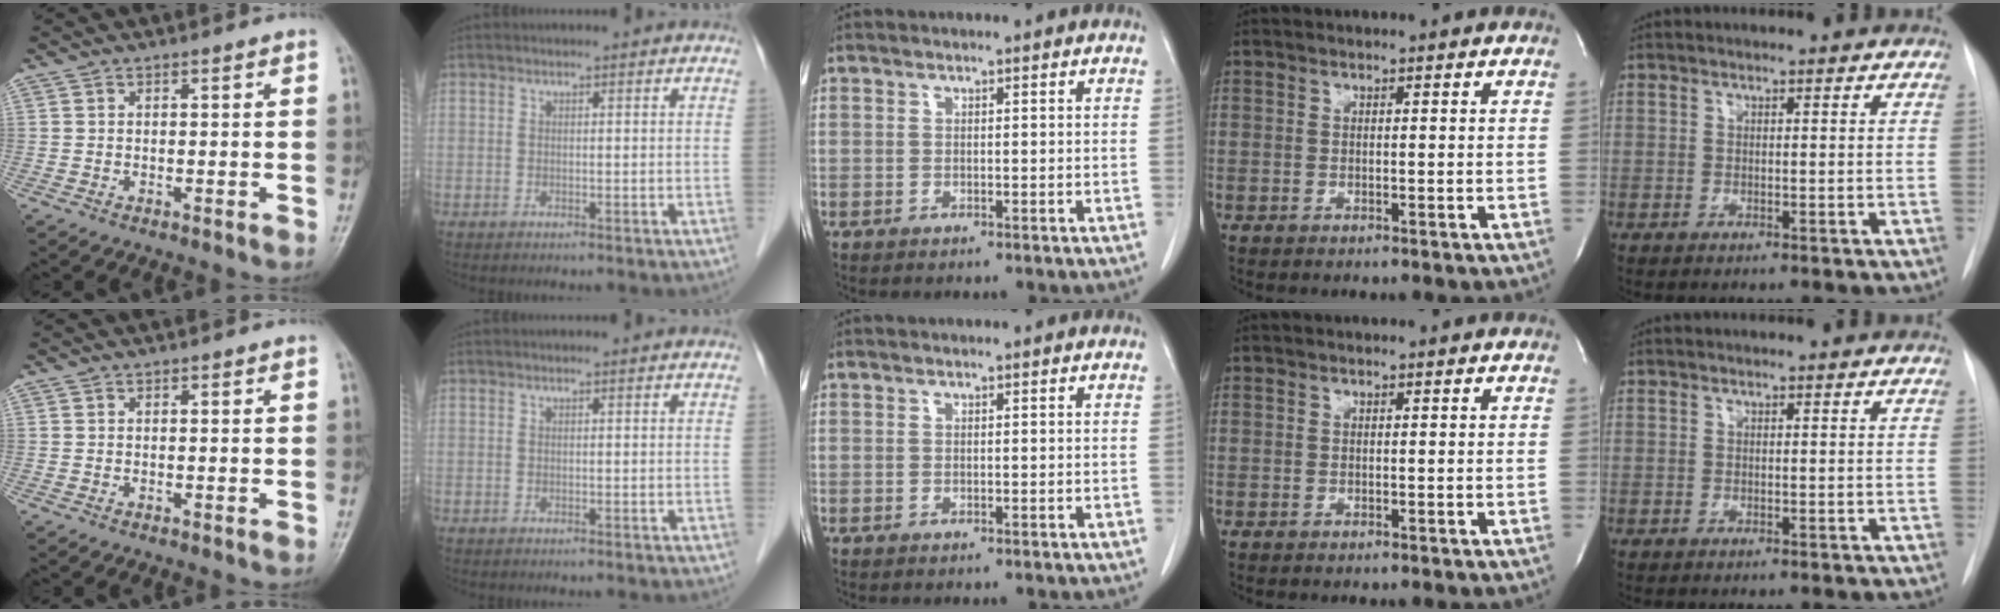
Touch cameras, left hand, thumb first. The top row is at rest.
{}